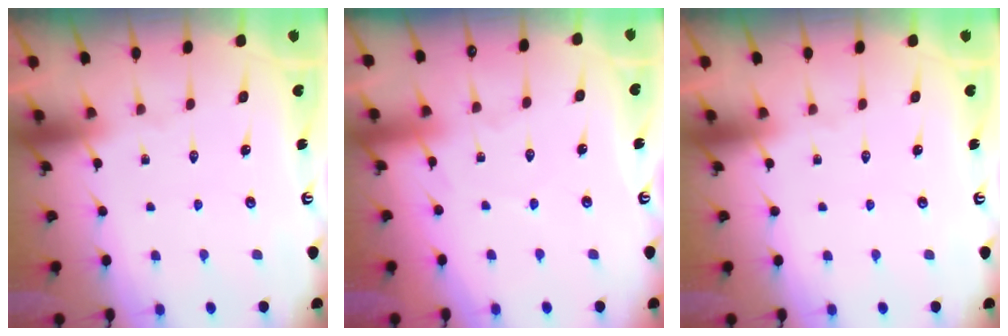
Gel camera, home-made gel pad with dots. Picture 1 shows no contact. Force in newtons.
{"total": 1.9, "press": 1.9, "slide": 0.2}
{"total": 0.0}